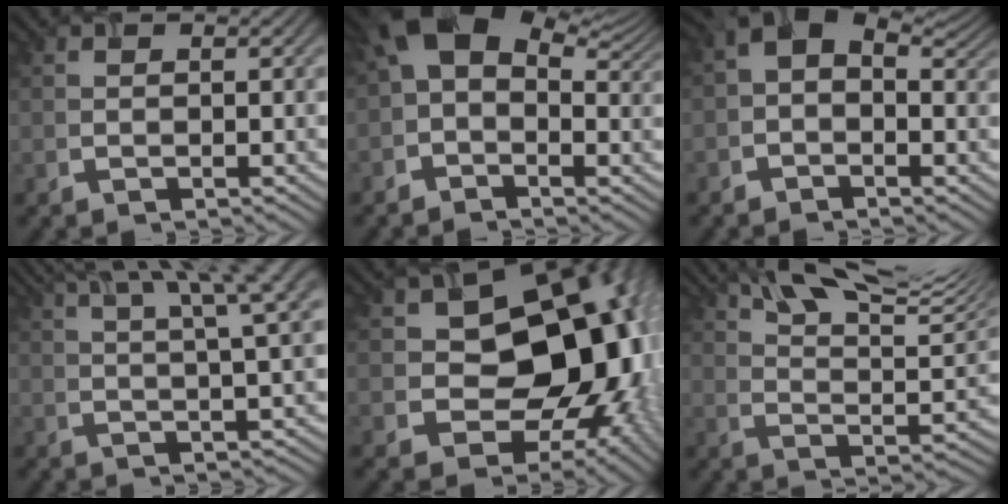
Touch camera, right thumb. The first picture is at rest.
{"total": 11.4, "force": [3.5, 6.9, 8.4], "torque": [-0.158, 0.011, 0.050]}
{"total": 6.3, "force": [1.2, 4.1, 4.6], "torque": [-0.089, 0.007, 0.009]}
{"total": 14.2, "force": [8.5, 3.3, 10.9], "torque": [-0.164, 0.035, 0.105]}
{"total": 20.0, "force": [1.2, 14.4, 13.9], "torque": [-0.180, -0.015, 0.026]}
{"total": 15.2, "force": [10.6, 3.8, 10.2], "torque": [-0.170, 0.009, 0.160]}